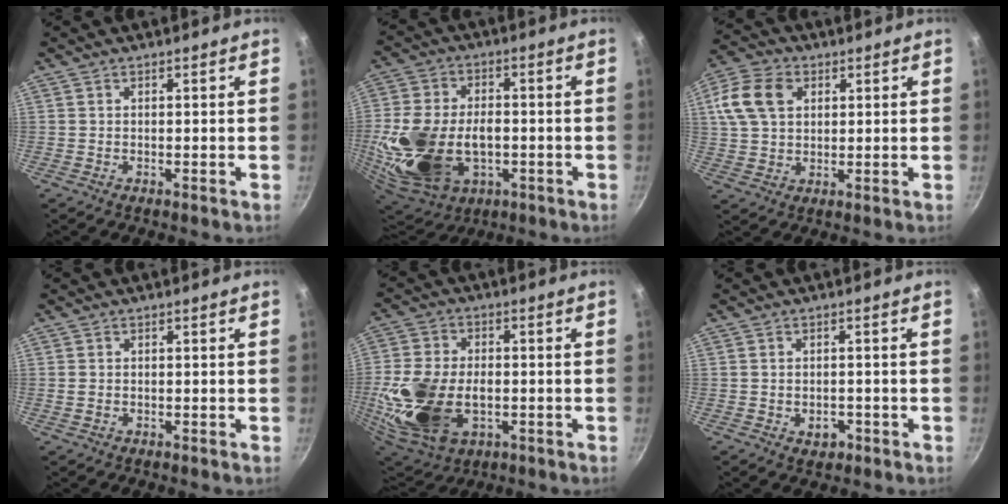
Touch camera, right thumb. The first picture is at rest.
{"total": 22.8, "force": [-3.6, 15.2, 16.7], "torque": [-0.337, 0.011, -0.048]}
{"total": 11.7, "force": [3.5, 8.4, 7.3], "torque": [-0.134, 0.009, 0.056]}
{"total": 1.2, "force": [-0.2, 1.0, 0.7], "torque": [-0.013, 0.001, -0.005]}
{"total": 20.1, "force": [-3.2, 13.0, 15.0], "torque": [-0.307, 0.004, -0.047]}
{"total": 3.1, "force": [-1.2, 2.2, 1.8], "torque": [-0.020, 0.012, -0.010]}